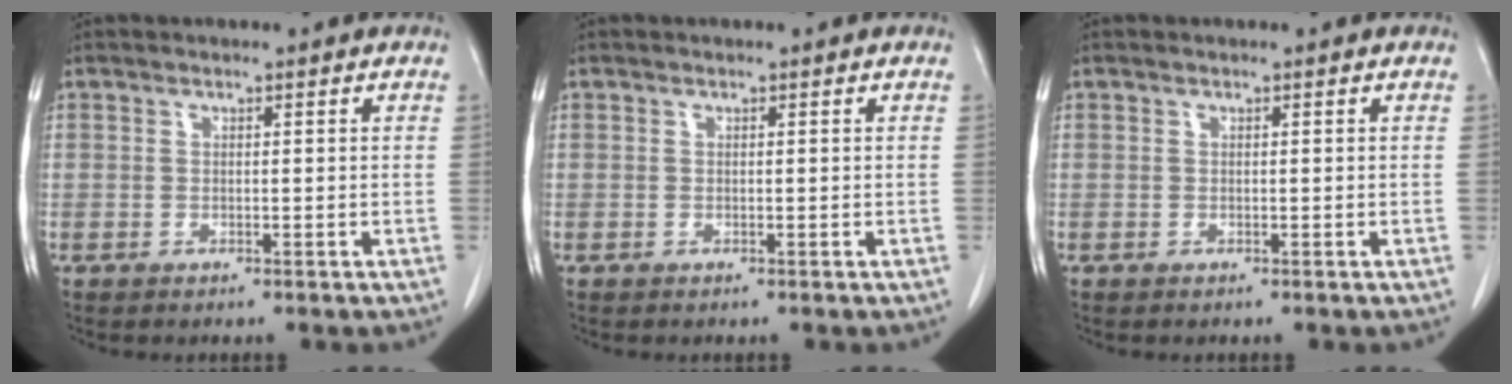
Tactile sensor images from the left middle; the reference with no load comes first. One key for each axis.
{"total": 0.0}
{"total": 0.0}